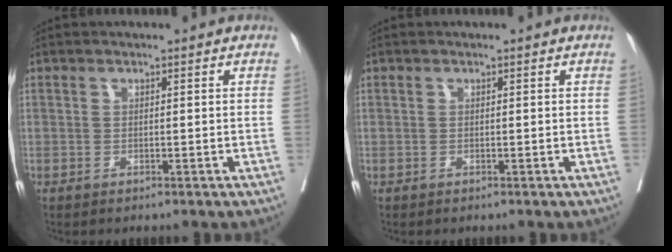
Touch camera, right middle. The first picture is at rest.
{"total": 0.0}